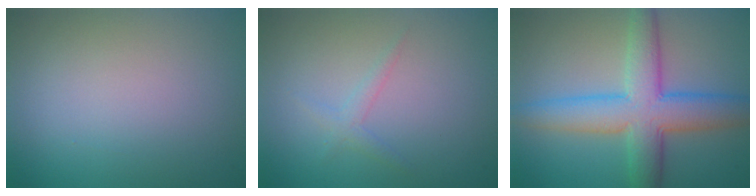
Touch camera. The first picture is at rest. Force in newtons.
{"total": 1.1, "press": 1.1, "slide": 0.0}
{"total": 7.4, "press": 7.4, "slide": 0.1}